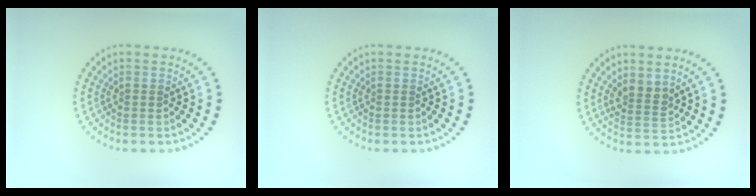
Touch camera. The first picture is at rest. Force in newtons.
{"total": 0.0}
{"total": 2.0, "press": 1.7, "slide": 1.1}